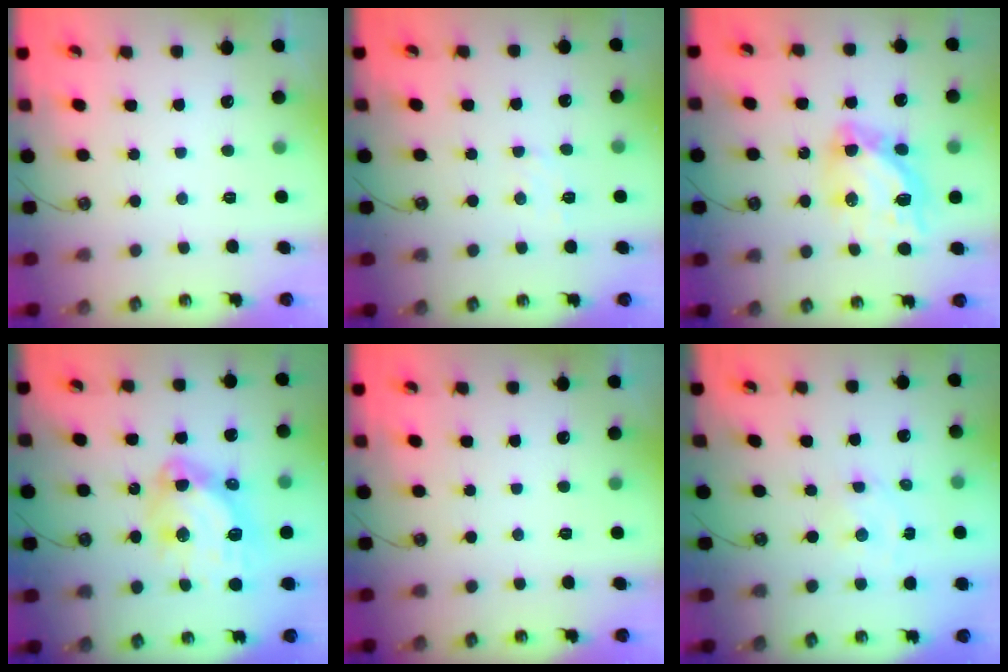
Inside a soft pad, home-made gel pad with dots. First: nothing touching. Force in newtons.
{"total": 5.2, "press": 5.1, "slide": 0.6}
{"total": 13.6, "press": 13.5, "slide": 1.7}
{"total": 15.7, "press": 15.6, "slide": 1.6}
{"total": 0.0}
{"total": 1.6, "press": 1.6, "slide": 0.2}